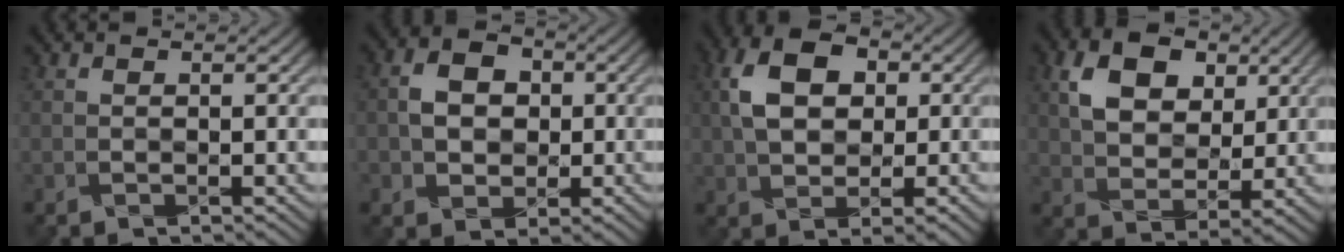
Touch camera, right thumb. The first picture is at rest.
{"total": 4.8, "force": [0.0, 4.1, 2.5], "torque": [-0.049, 0.005, -0.003]}
{"total": 8.3, "force": [1.5, 5.4, 6.1], "torque": [-0.122, 0.011, 0.021]}
{"total": 8.8, "force": [3.9, 5.9, 5.3], "torque": [-0.108, 0.002, 0.071]}